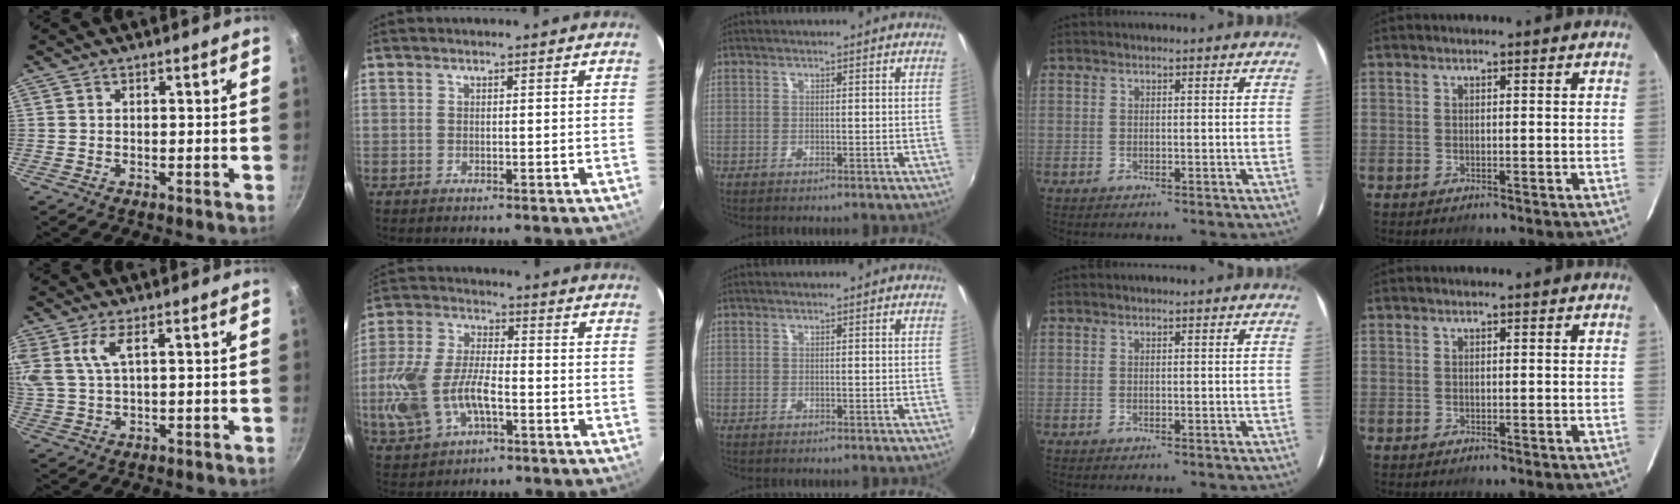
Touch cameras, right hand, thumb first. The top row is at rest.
{"thumb": {"total": 8.8, "force": [3.4, 4.0, 7.0], "torque": [-0.149, 0.008, 0.068]}, "index": {"total": 15.6, "force": [-4.3, 8.3, 12.5], "torque": [-0.287, -0.003, -0.073]}}